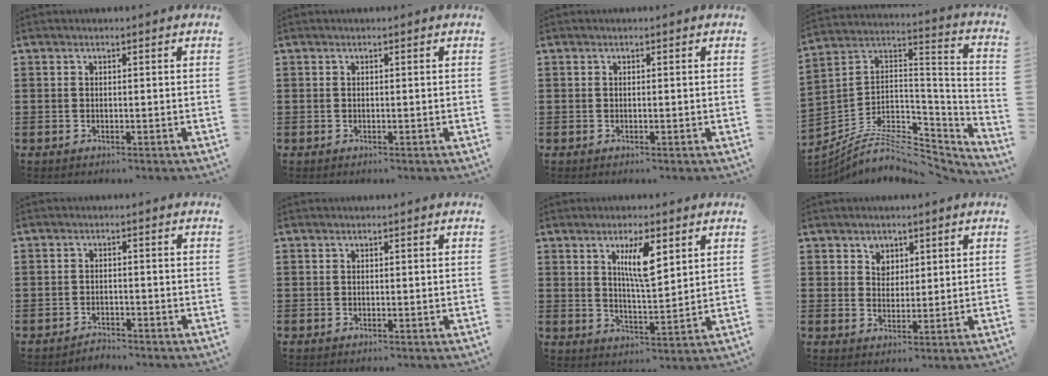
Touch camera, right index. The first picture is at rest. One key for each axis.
{"total": 0.0}
{"total": 0.0}
{"total": 8.1, "fx": -6.2, "fy": 3.3, "fz": 4.0, "tx": -0.077, "ty": 0.004, "tz": -0.118}
{"total": 2.1, "fx": -2.0, "fy": 0.3, "fz": -0.2, "tx": -0.002, "ty": 0.005, "tz": -0.046}
{"total": 0.0}
{"total": 6.5, "fx": 3.0, "fy": 1.7, "fz": 5.6, "tx": -0.109, "ty": 0.003, "tz": 0.048}
{"total": 2.9, "fx": 1.7, "fy": 2.3, "fz": 0.5, "tx": -0.021, "ty": 0.009, "tz": 0.031}